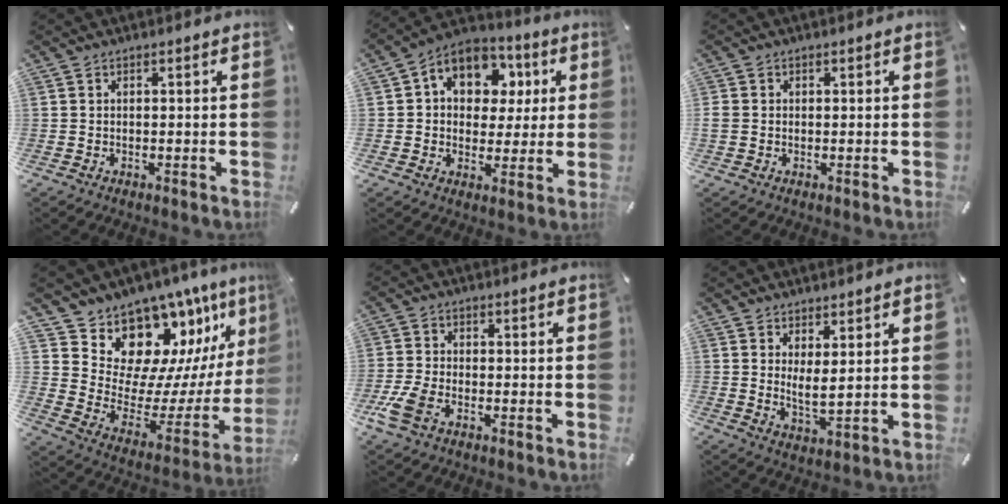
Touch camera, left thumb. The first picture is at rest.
{"total": 11.0, "force": [3.0, 8.9, 5.8], "torque": [-0.093, -0.008, 0.056]}
{"total": 1.2, "force": [0.0, 1.1, 0.6], "torque": [-0.010, 0.003, -0.001]}
{"total": 15.9, "force": [12.7, 8.7, 4.1], "torque": [-0.053, -0.138, 0.228]}
{"total": 6.0, "force": [-3.1, 3.1, 4.1], "torque": [-0.108, -0.003, -0.062]}
{"total": 4.1, "force": [2.7, 1.3, 2.8], "torque": [-0.045, -0.020, 0.048]}